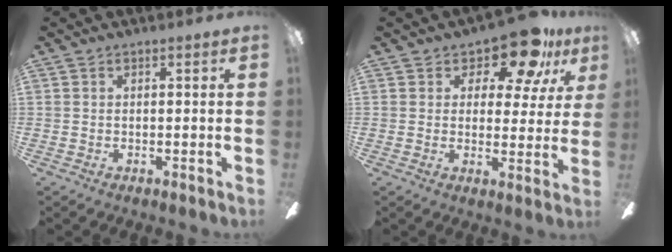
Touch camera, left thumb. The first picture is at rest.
{"total": 11.4, "force": [8.2, 5.0, 6.0], "torque": [-0.089, -0.049, 0.147]}